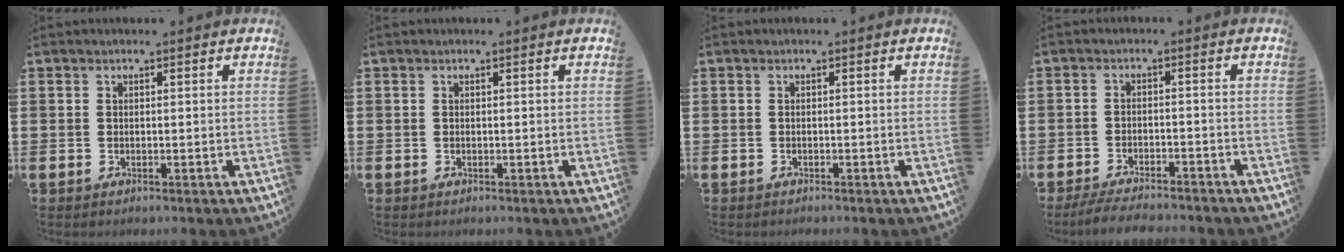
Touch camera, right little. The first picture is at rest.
{"total": 0.0}
{"total": 0.0}
{"total": 3.1, "force": [-3.0, 0.1, 1.0], "torque": [-0.016, 0.003, -0.058]}